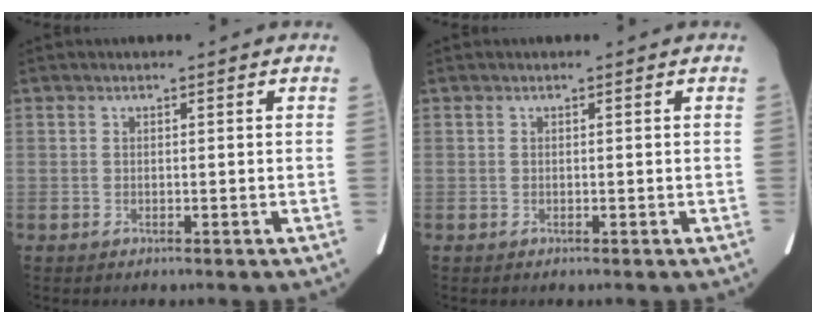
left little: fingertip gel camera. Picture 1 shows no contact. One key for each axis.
{"total": 0.0}